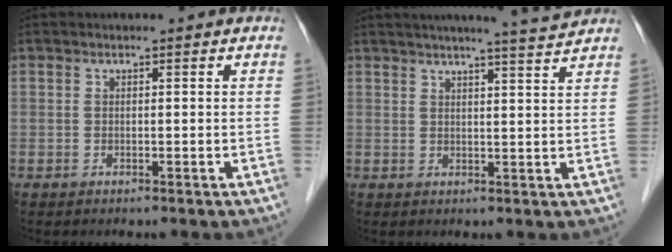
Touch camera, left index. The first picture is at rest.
{"total": 8.0, "force": [7.2, -1.3, 3.1], "torque": [-0.049, 0.003, 0.089]}